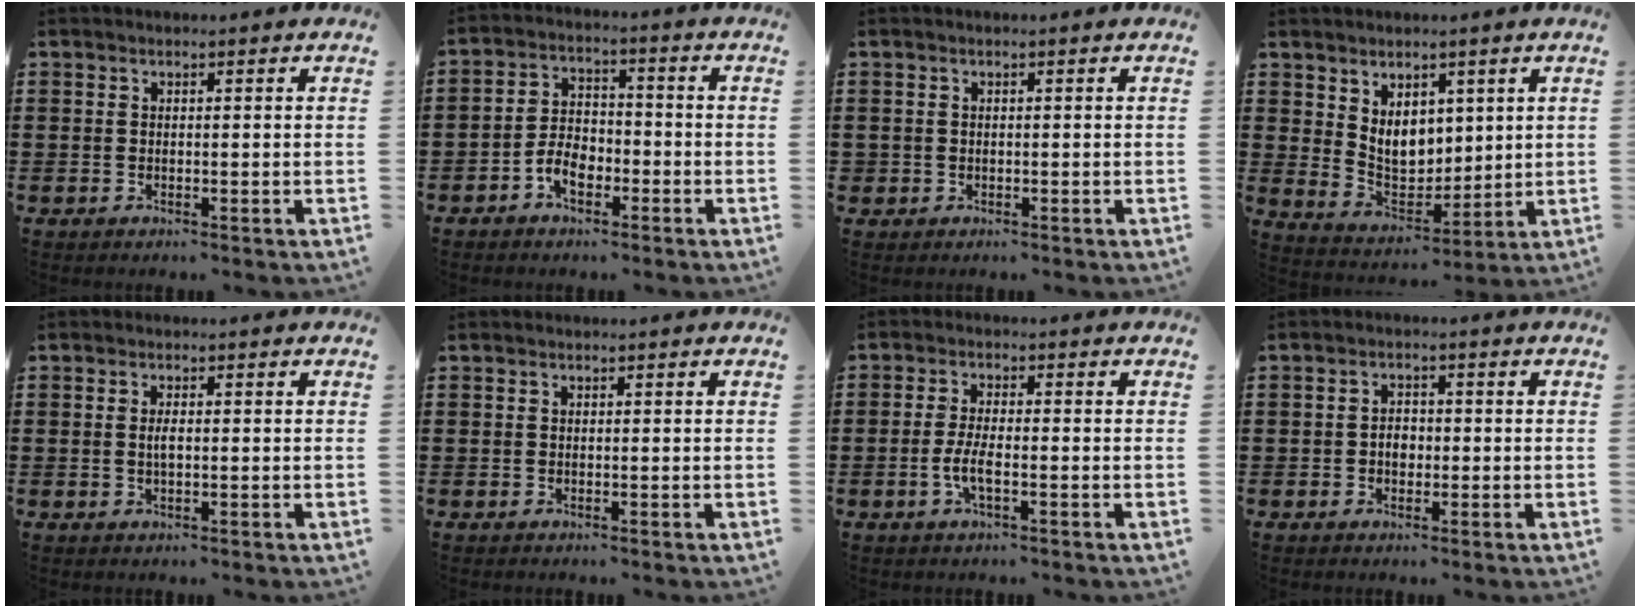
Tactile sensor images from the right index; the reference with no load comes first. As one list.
[{"total": 4.8, "force": [-2.5, 3.0, 2.8], "torque": [-0.066, 0.006, -0.052]}, {"total": 0.8, "force": [-0.1, 0.8, 0.1], "torque": [-0.005, 0.005, -0.005]}, {"total": 6.4, "force": [2.6, 4.7, 3.5], "torque": [-0.067, -0.007, 0.050]}, {"total": 1.8, "force": [0.0, 0.6, 1.7], "torque": [-0.033, 0.002, -0.002]}, {"total": 0.0}, {"total": 3.6, "force": [-1.3, 0.8, 3.2], "torque": [-0.071, -0.002, -0.027]}, {"total": 2.3, "force": [-0.4, 1.6, 1.6], "torque": [-0.033, 0.005, -0.010]}]